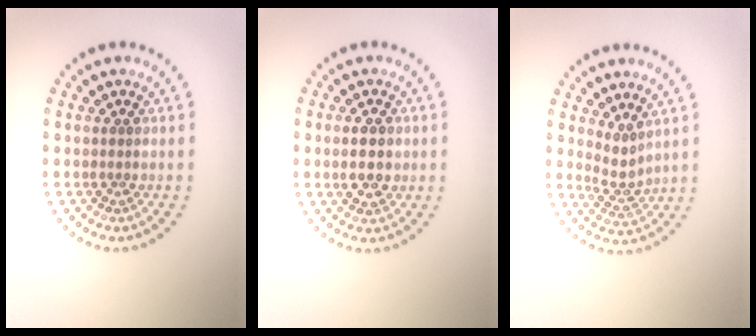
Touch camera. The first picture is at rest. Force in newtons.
{"total": 2.6, "press": 2.6, "slide": 0.1}
{"total": 2.2, "press": 1.5, "slide": 1.7}